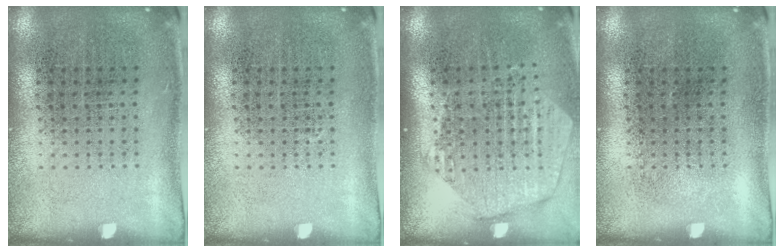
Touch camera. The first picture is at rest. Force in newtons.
{"total": 0.0}
{"total": 1.9, "press": 1.7, "slide": 0.9}
{"total": 0.0}